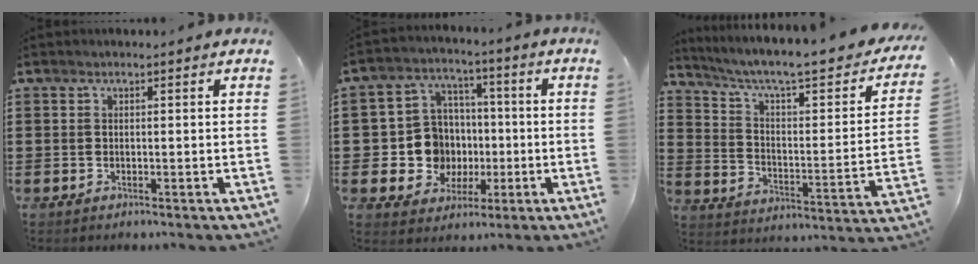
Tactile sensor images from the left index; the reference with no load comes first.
{"total": 9.8, "force": [-0.4, 9.3, 3.1], "torque": [-0.104, 0.010, 0.004]}
{"total": 6.4, "force": [4.6, 0.8, 4.5], "torque": [-0.106, -0.039, 0.069]}